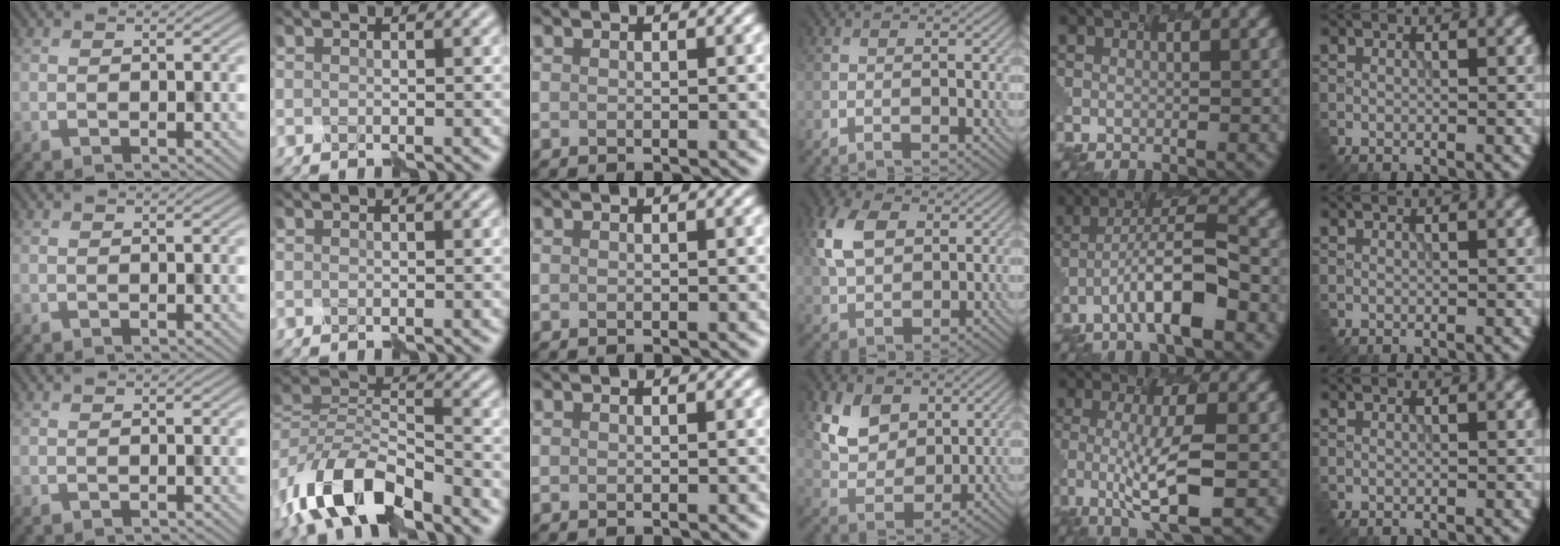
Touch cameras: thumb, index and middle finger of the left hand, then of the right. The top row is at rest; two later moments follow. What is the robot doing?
{"motion": "disassemble", "object": "puzzle pieces"}